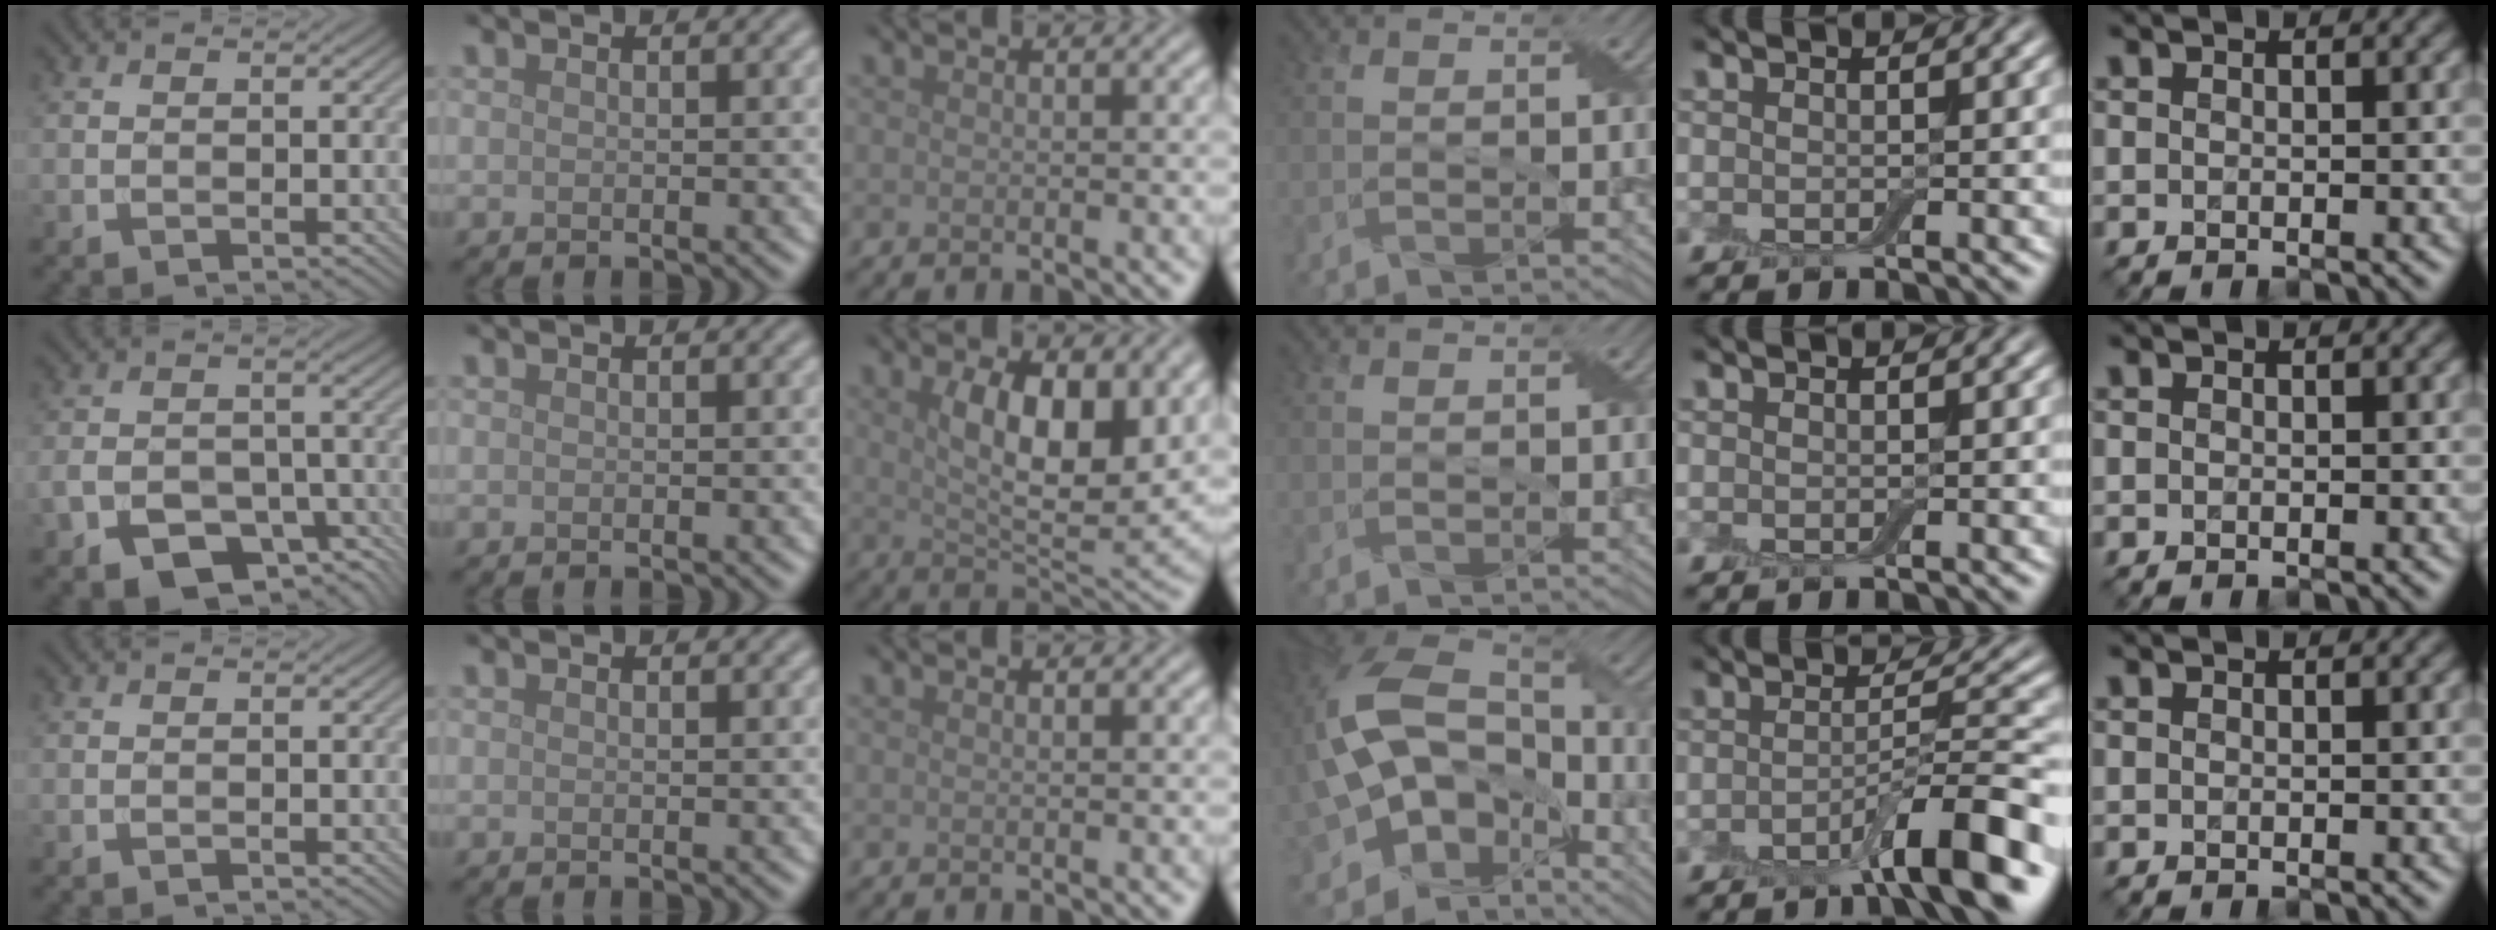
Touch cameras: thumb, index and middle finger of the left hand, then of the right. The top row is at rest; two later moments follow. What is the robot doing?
{"motion": "peel", "object": "aluminum foil"}